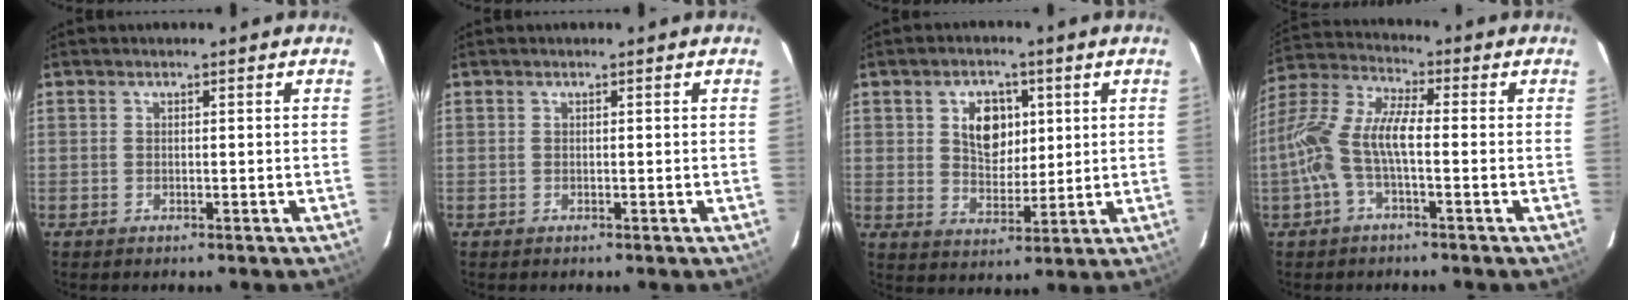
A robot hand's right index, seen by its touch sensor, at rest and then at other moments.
{"total": 0.0}
{"total": 8.1, "force": [2.5, 5.5, 5.4], "torque": [-0.090, 0.009, 0.049]}
{"total": 10.8, "force": [-2.3, 3.3, 10.0], "torque": [-0.221, 0.010, -0.048]}